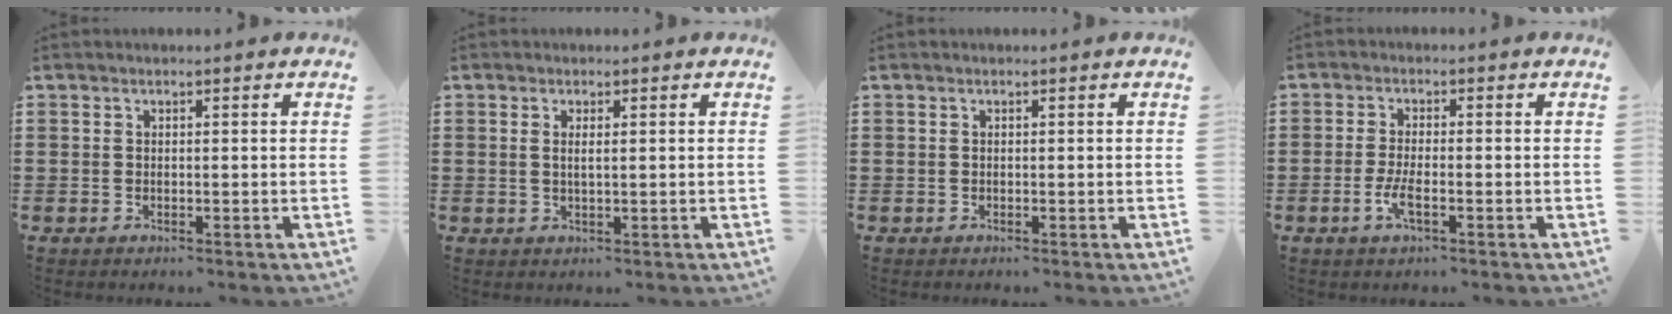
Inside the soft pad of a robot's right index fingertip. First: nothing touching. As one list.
[{"total": 1.2, "force": [0.3, 0.3, 1.2], "torque": [-0.023, 0.003, 0.005]}, {"total": 0.0}, {"total": 3.4, "force": [-1.4, 0.8, 3.1], "torque": [-0.065, -0.004, -0.028]}]